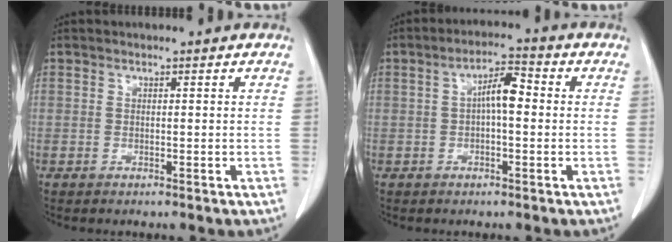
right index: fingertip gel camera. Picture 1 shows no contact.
{"total": 5.0, "force": [0.2, 1.4, 4.8], "torque": [-0.083, 0.019, 0.000]}